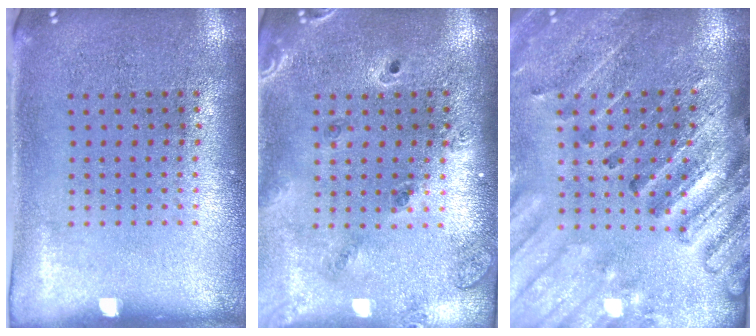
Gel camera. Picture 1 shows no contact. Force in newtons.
{"total": 1.4, "press": 1.3, "slide": 0.3}
{"total": 2.7, "press": 2.7, "slide": 0.3}